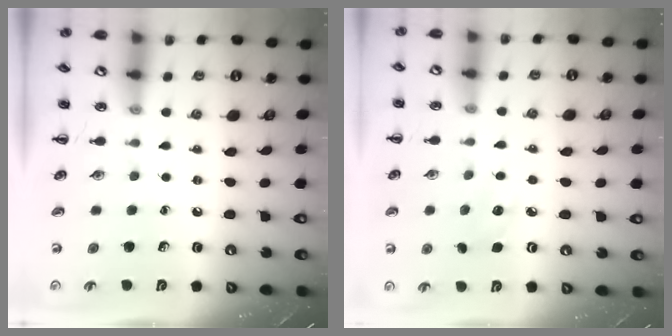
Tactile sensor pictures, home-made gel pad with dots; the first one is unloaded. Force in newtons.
{"total": 6.3, "press": 6.0, "slide": 1.9}